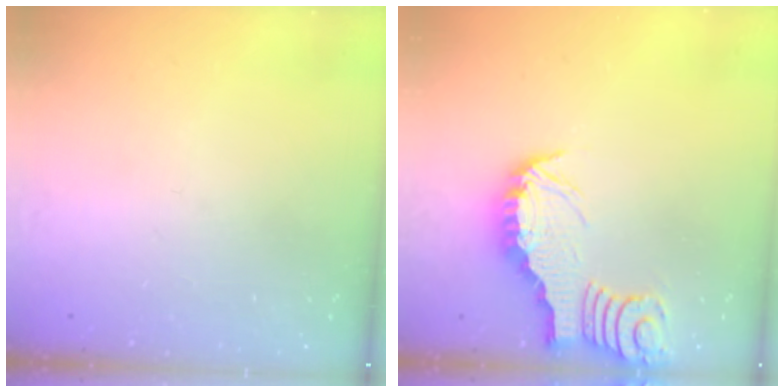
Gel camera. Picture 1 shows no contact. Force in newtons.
{"total": 2.7, "press": 2.7, "slide": 0.3}